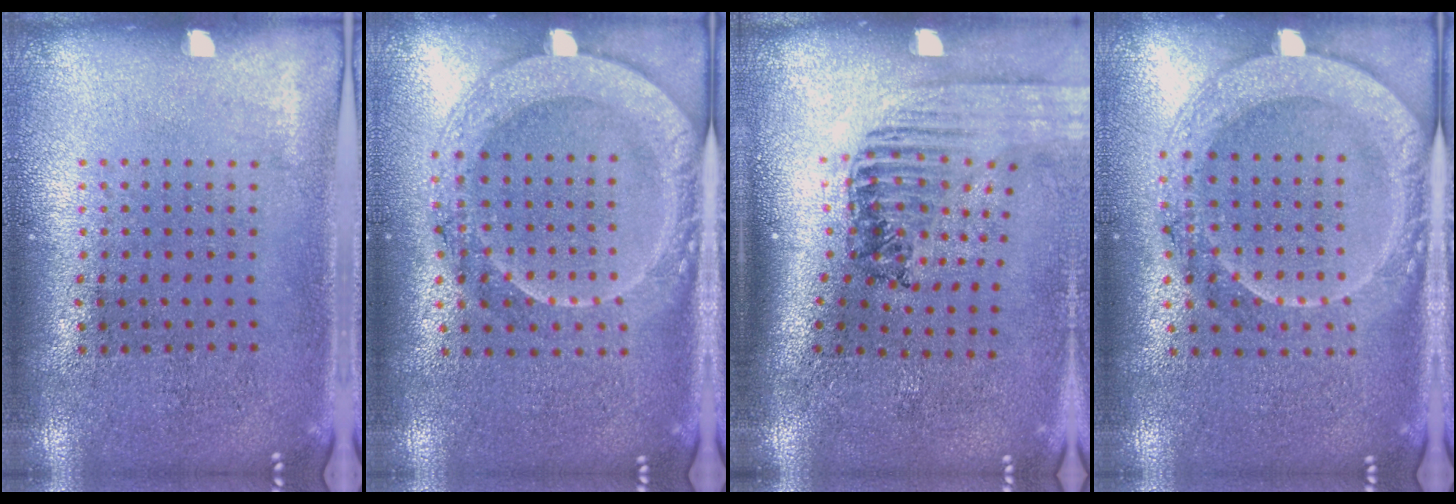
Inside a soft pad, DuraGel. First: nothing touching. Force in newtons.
{"total": 1.9, "press": 1.8, "slide": 0.6}
{"total": 1.5, "press": 1.4, "slide": 0.4}
{"total": 1.9, "press": 1.8, "slide": 0.6}